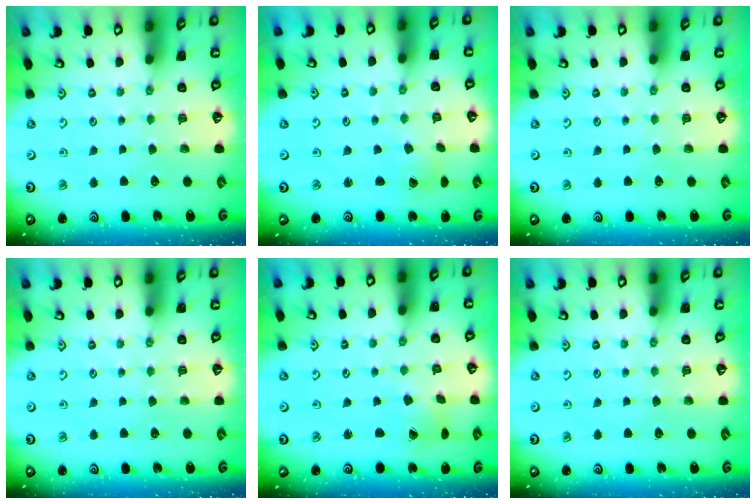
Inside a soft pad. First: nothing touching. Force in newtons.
{"total": 2.8, "press": 2.8, "slide": 0.1}
{"total": 0.0}
{"total": 0.0}
{"total": 2.0, "press": 2.0, "slide": 0.4}
{"total": 0.0}